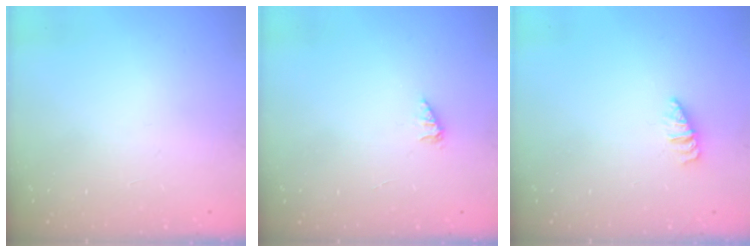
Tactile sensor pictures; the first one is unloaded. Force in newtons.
{"total": 1.4, "press": 1.4, "slide": 0.3}
{"total": 1.1, "press": 1.1, "slide": 0.2}